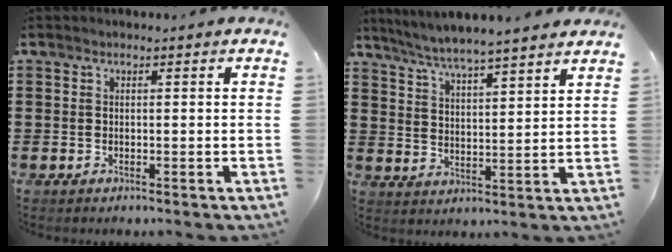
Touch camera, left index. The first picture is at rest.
{"total": 5.3, "force": [5.0, -0.3, 1.7], "torque": [-0.053, -0.027, 0.087]}